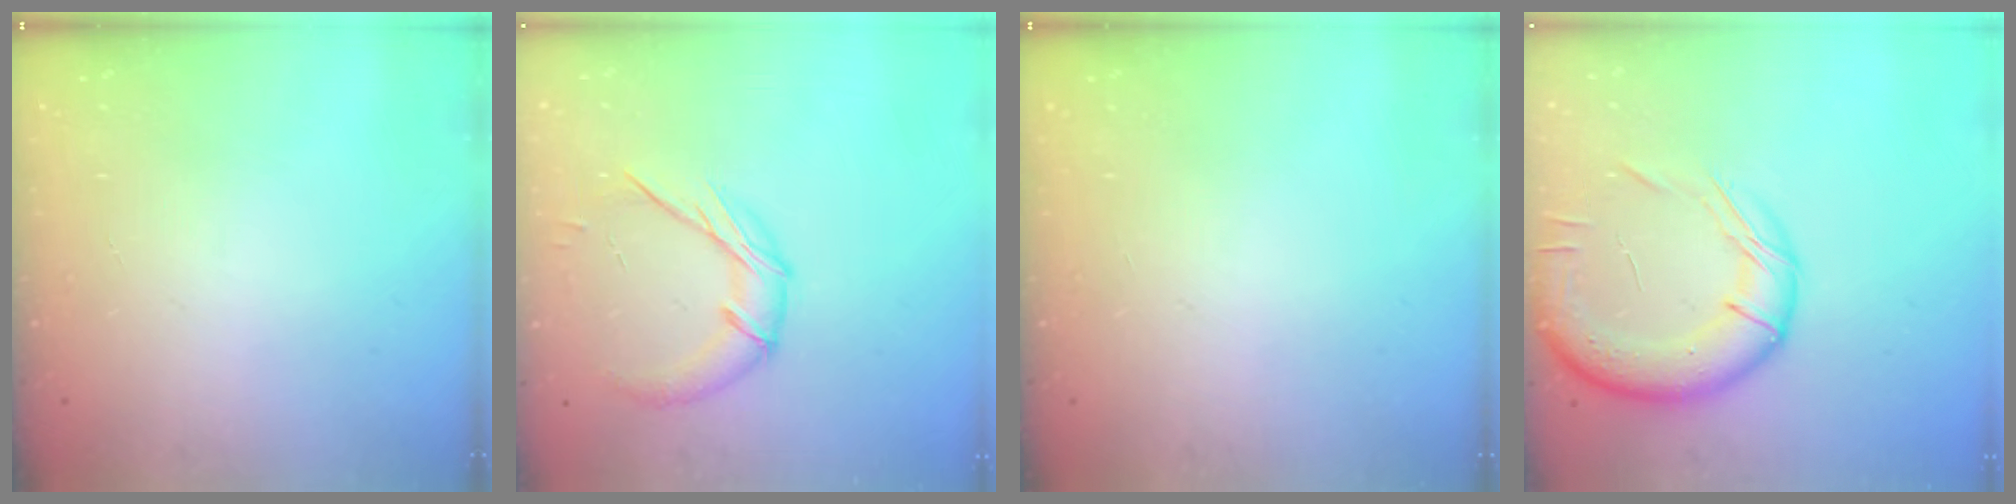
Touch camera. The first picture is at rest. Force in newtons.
{"total": 10.4, "press": 10.4, "slide": 0.6}
{"total": 0.0}
{"total": 15.7, "press": 15.5, "slide": 2.0}